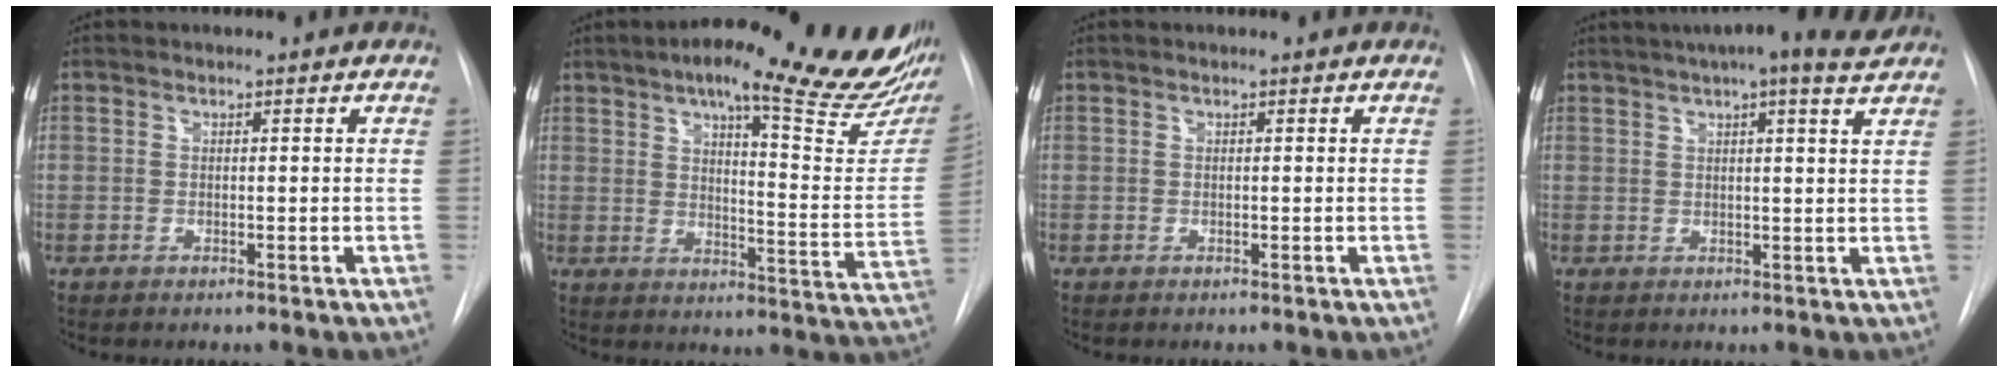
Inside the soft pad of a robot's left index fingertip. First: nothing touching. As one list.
[{"total": 26.2, "force": [19.0, 5.1, 17.4], "torque": [-0.212, -0.023, 0.232]}, {"total": 0.0}, {"total": 9.7, "force": [8.1, 0.2, 5.2], "torque": [-0.083, 0.016, 0.097]}]